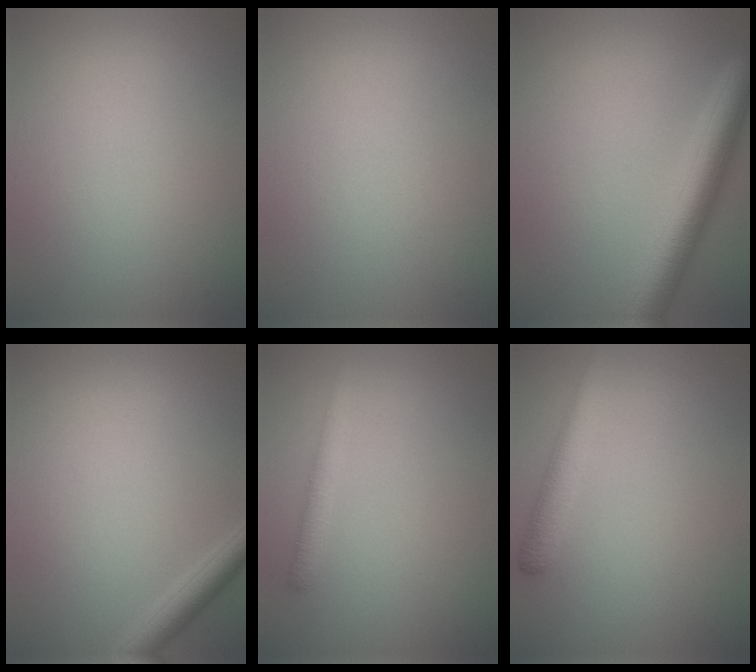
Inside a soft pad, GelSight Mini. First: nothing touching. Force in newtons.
{"total": 0.0}
{"total": 6.6, "press": 6.5, "slide": 0.3}
{"total": 2.3, "press": 2.3, "slide": 0.1}
{"total": 1.5, "press": 1.5, "slide": 0.1}
{"total": 2.4, "press": 2.4, "slide": 0.1}